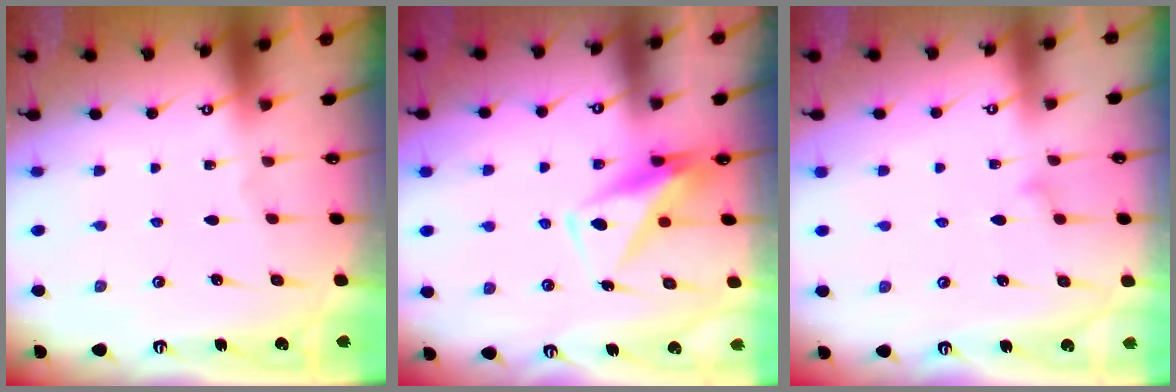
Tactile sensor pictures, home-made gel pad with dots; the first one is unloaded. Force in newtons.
{"total": 7.8, "press": 7.6, "slide": 1.4}
{"total": 6.6, "press": 6.6, "slide": 0.4}